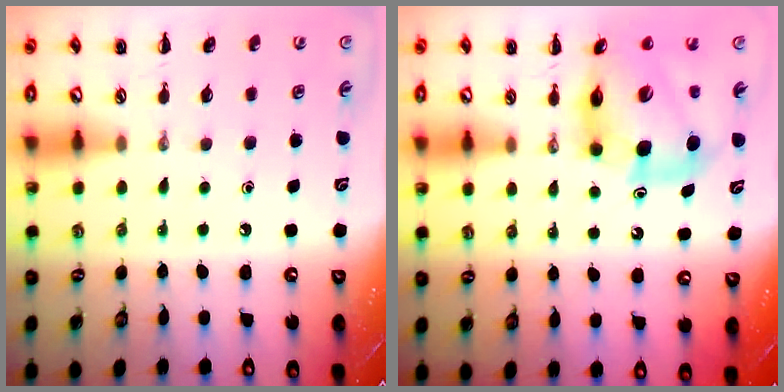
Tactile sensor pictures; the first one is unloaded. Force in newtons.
{"total": 13.5, "press": 12.8, "slide": 4.3}